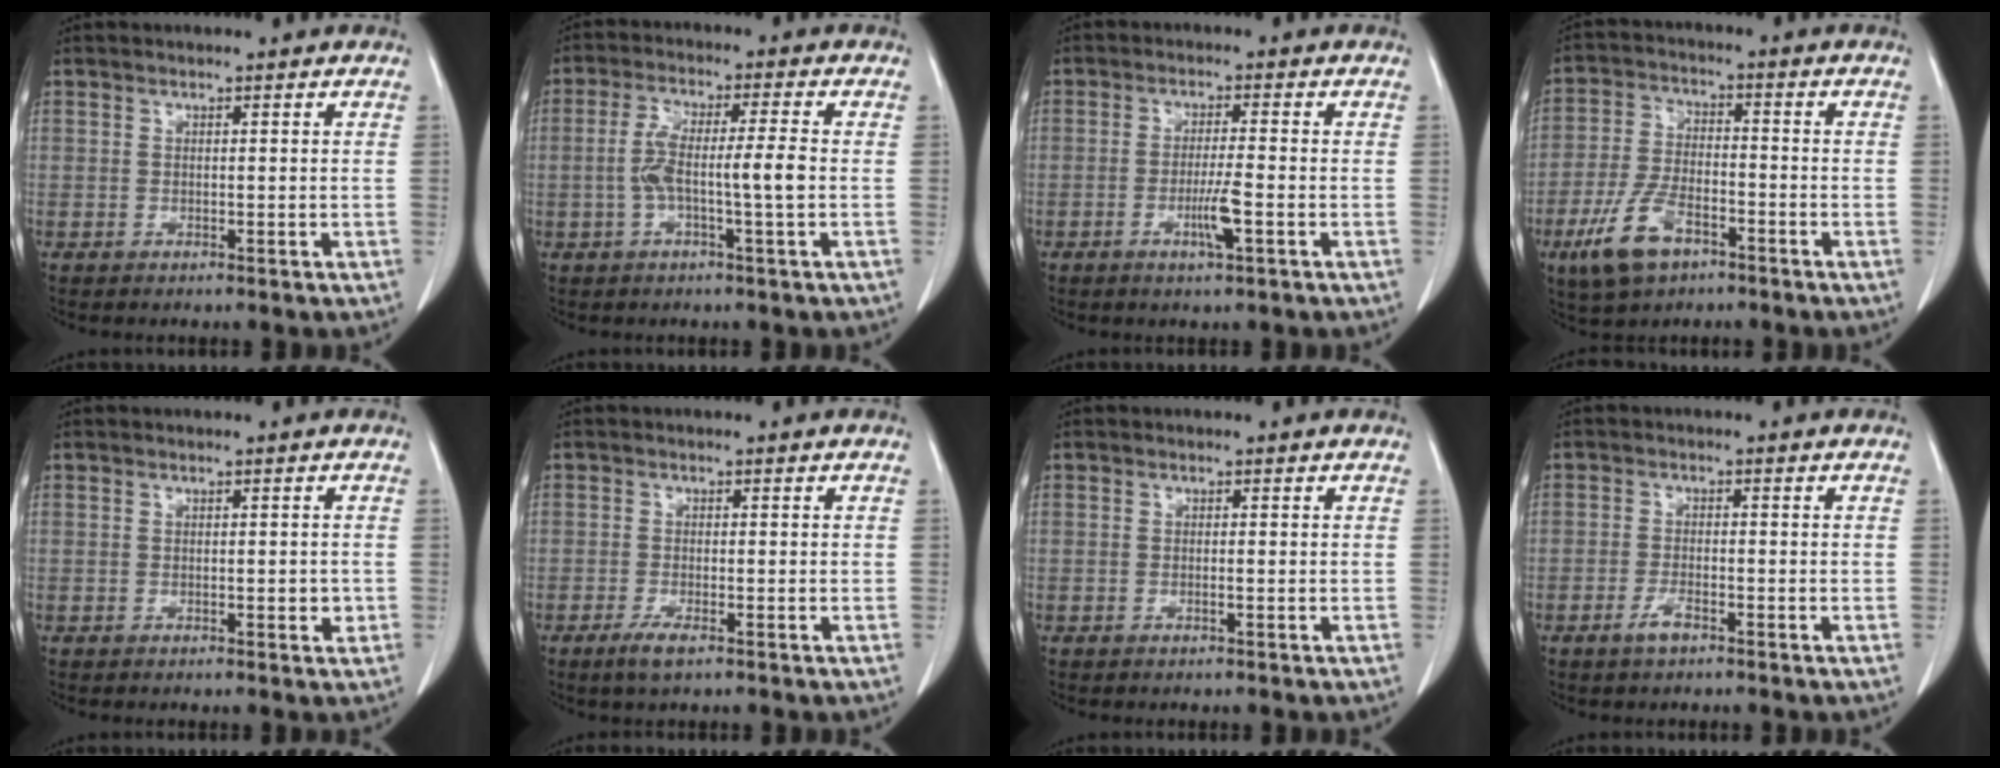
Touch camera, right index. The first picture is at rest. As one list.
[{"total": 7.0, "force": [-1.2, 0.2, 6.9], "torque": [-0.138, 0.014, -0.021]}, {"total": 4.4, "force": [-1.7, -0.1, 4.1], "torque": [-0.077, -0.007, -0.031]}, {"total": 9.4, "force": [-5.3, 4.2, 6.6], "torque": [-0.151, -0.003, -0.097]}, {"total": 1.5, "force": [-0.3, 0.7, 1.3], "torque": [-0.016, 0.000, -0.002]}, {"total": 2.7, "force": [-1.7, 0.5, 2.1], "torque": [-0.044, -0.004, -0.031]}, {"total": 0.6, "force": [-0.3, 0.0, 0.5], "torque": [-0.012, 0.000, -0.004]}, {"total": 2.6, "force": [-1.7, 0.7, 1.8], "torque": [-0.040, 0.000, -0.033]}]